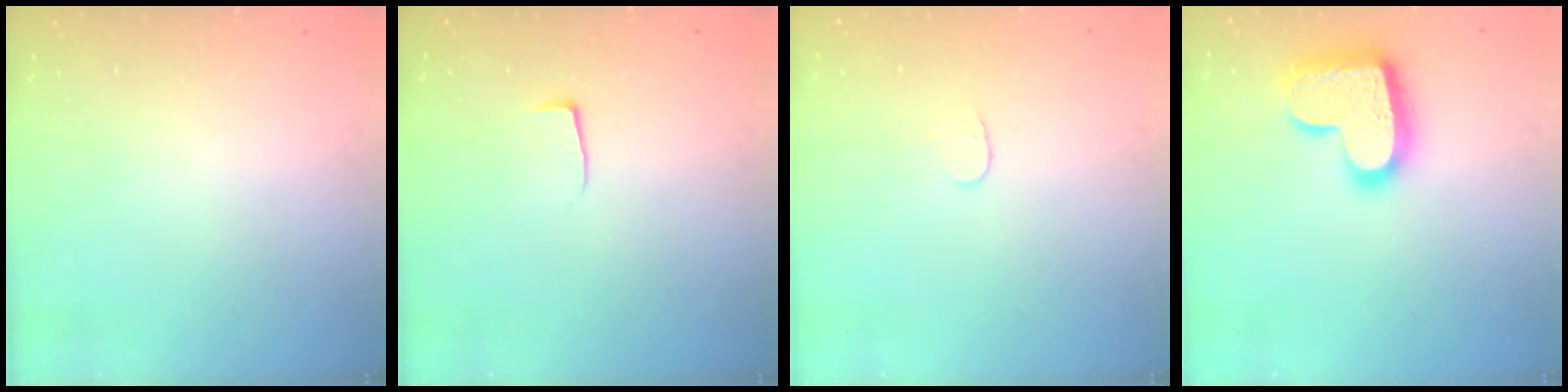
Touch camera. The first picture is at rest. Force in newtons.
{"total": 3.9, "press": 3.9, "slide": 0.5}
{"total": 3.8, "press": 3.8, "slide": 0.3}
{"total": 17.7, "press": 17.6, "slide": 1.3}